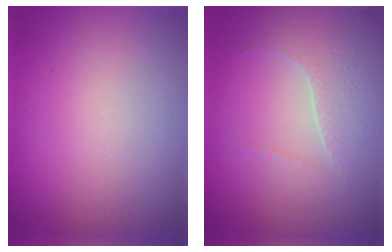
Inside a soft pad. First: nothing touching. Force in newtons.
{"total": 4.3, "press": 3.1, "slide": 3.0}